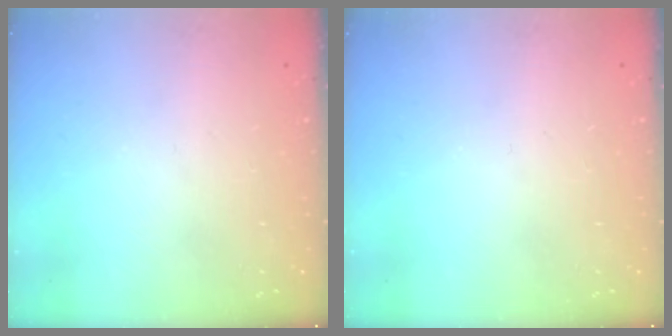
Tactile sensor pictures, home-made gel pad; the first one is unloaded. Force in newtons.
{"total": 0.0}